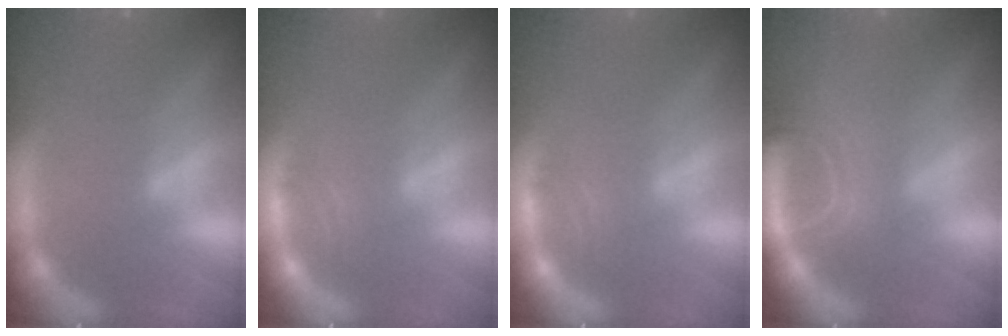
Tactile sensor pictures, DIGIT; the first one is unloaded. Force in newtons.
{"total": 2.0}
{"total": 2.0}
{"total": 7.0}